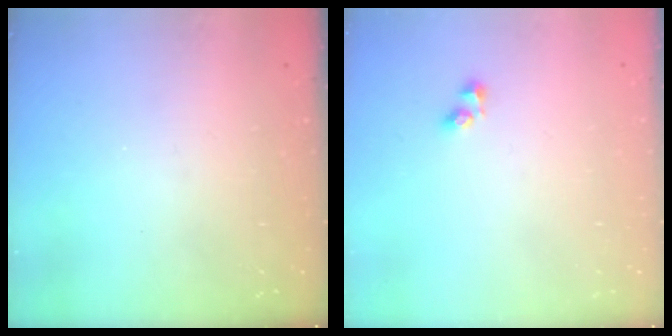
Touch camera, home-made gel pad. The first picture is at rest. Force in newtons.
{"total": 2.9, "press": 2.6, "slide": 1.3}